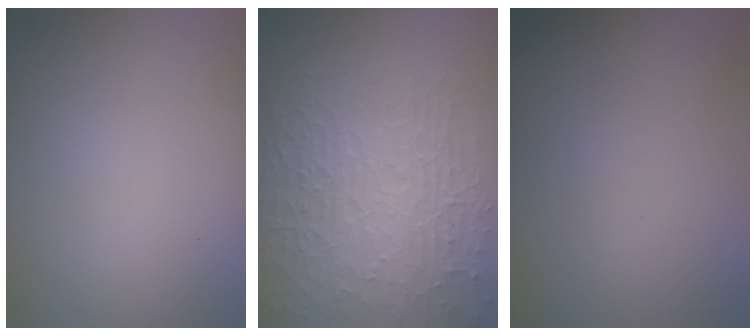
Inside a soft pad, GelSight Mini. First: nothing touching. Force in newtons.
{"total": 9.4, "press": 6.3, "slide": 7.0}
{"total": 0.0}